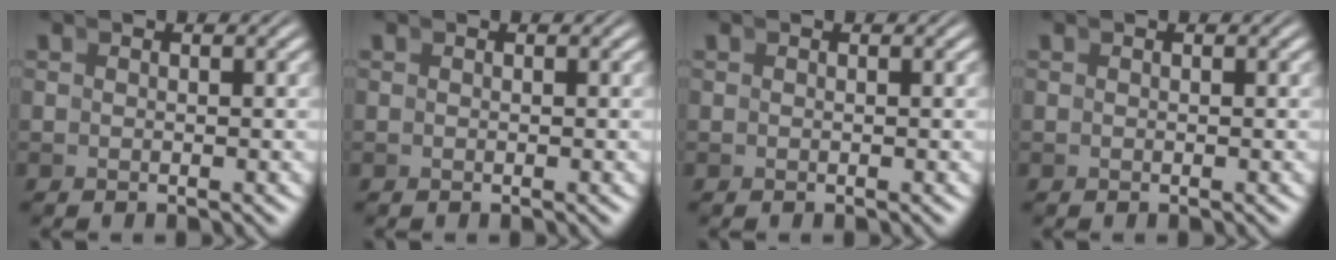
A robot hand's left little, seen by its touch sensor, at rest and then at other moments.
{"total": 0.0}
{"total": 0.0}
{"total": 0.0}